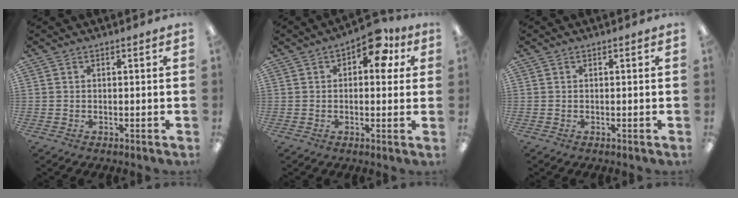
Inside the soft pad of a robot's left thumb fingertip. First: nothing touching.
{"total": 9.5, "force": [4.2, 5.1, 6.9], "torque": [-0.073, -0.015, 0.065]}
{"total": 0.0}